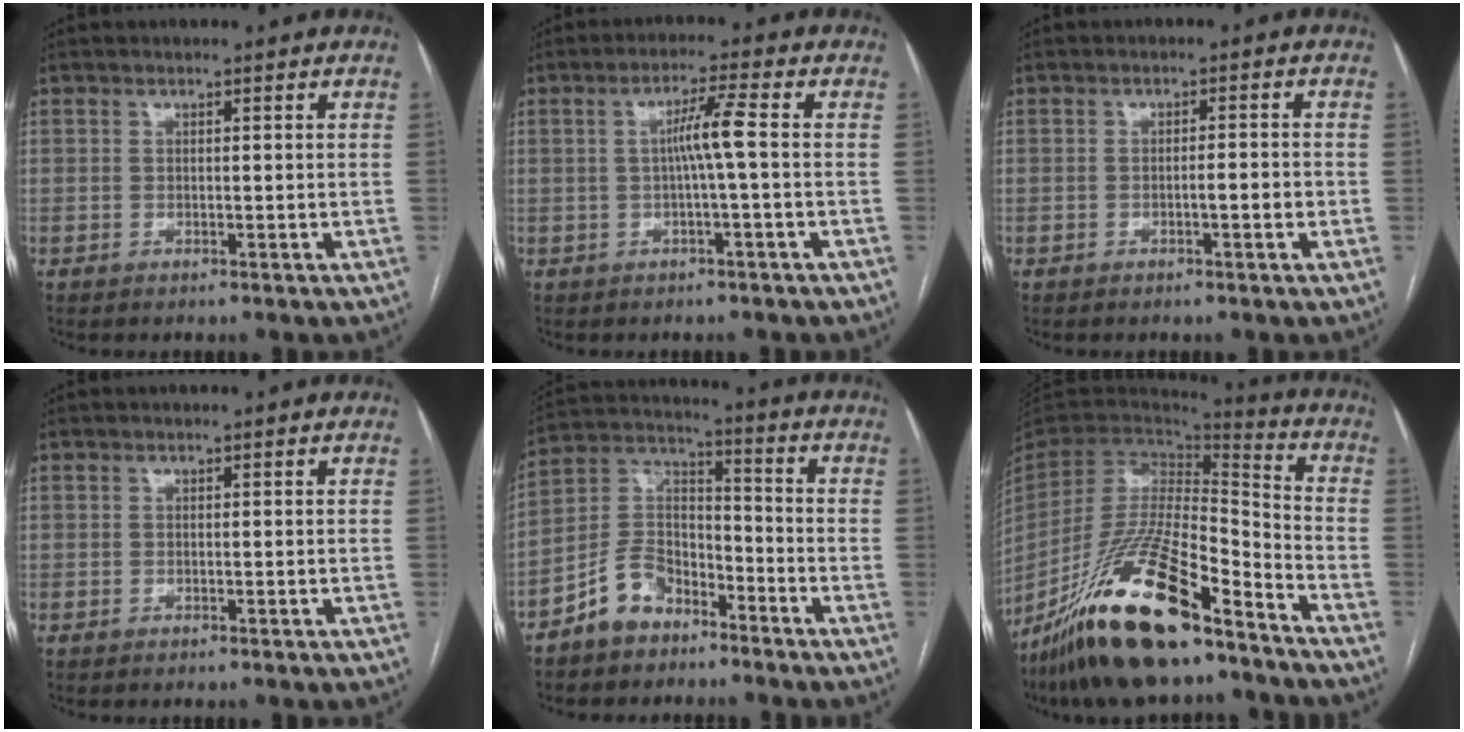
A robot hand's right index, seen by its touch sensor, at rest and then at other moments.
{"total": 4.6, "force": [-0.1, -0.7, 4.5], "torque": [-0.079, 0.011, 0.000]}
{"total": 2.5, "force": [-0.8, 0.3, 2.4], "torque": [-0.036, 0.002, -0.013]}
{"total": 0.0}
{"total": 9.2, "force": [-6.3, 5.5, 3.8], "torque": [-0.080, 0.026, -0.122]}
{"total": 23.9, "force": [-16.8, 4.9, 16.4], "torque": [-0.324, -0.036, -0.301]}